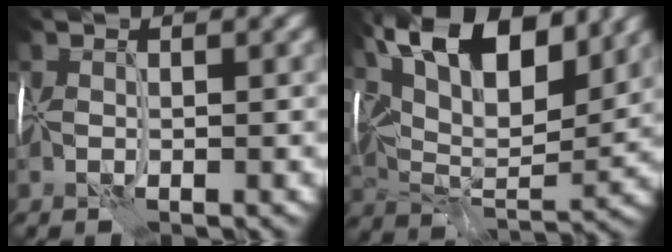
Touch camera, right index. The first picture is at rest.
{"total": 13.6, "force": [7.0, 6.0, 9.9], "torque": [-0.167, 0.016, 0.121]}